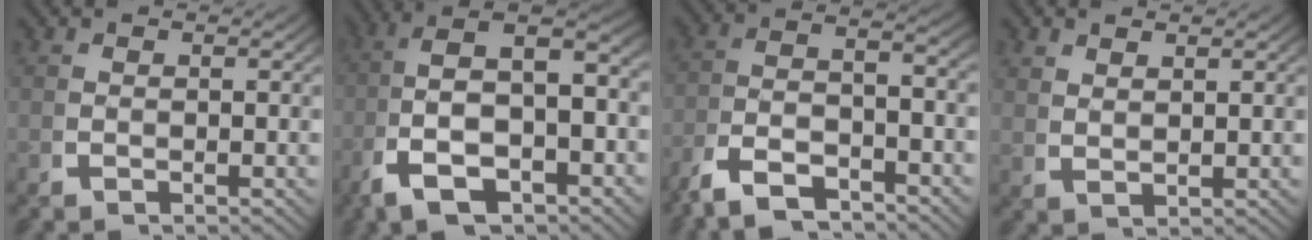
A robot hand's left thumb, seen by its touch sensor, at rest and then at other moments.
{"total": 10.8, "force": [-1.0, 6.6, 8.5], "torque": [-0.168, -0.023, -0.008]}
{"total": 6.8, "force": [-3.0, 3.6, 4.9], "torque": [-0.090, -0.011, -0.053]}
{"total": 1.8, "force": [1.7, -0.1, 0.6], "torque": [-0.010, 0.003, 0.043]}